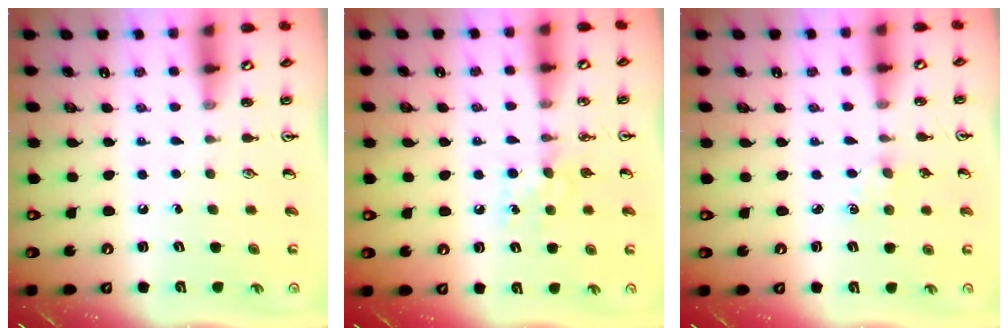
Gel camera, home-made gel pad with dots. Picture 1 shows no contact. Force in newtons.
{"total": 7.5, "press": 7.5, "slide": 0.6}
{"total": 1.7, "press": 1.6, "slide": 0.3}